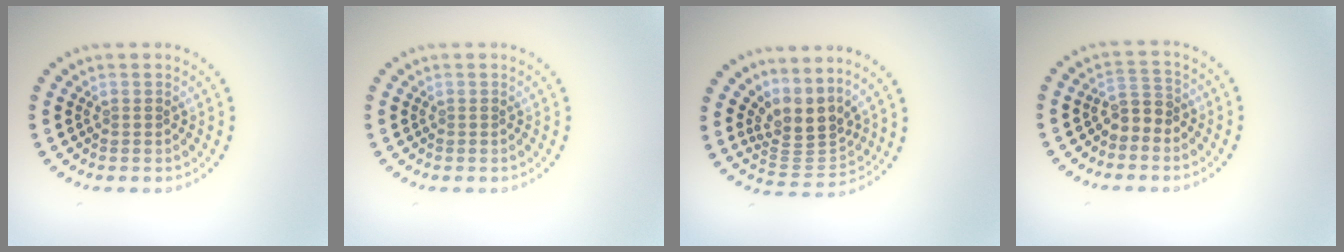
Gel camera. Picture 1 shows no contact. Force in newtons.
{"total": 0.0}
{"total": 3.7, "press": 2.7, "slide": 2.5}
{"total": 2.0, "press": 1.8, "slide": 0.9}